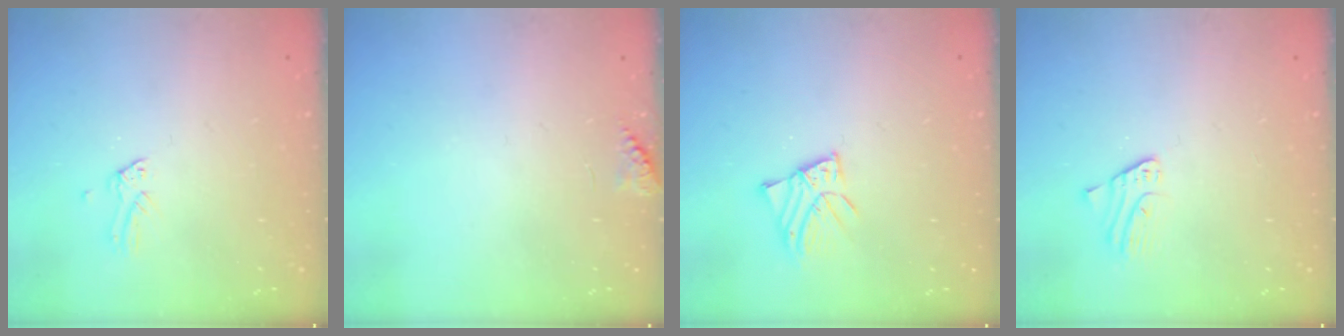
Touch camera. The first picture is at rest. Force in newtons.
{"total": 6.0, "press": 6.0, "slide": 0.6}
{"total": 3.0, "press": 3.0, "slide": 0.5}
{"total": 2.3, "press": 2.3, "slide": 0.2}